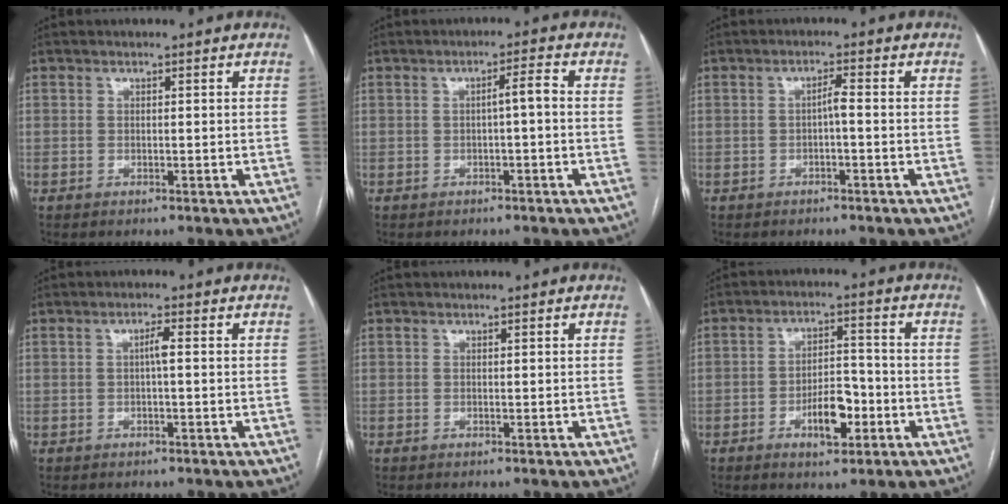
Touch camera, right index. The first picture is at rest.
{"total": 2.4, "force": [-0.3, 0.2, 2.4], "torque": [-0.034, 0.006, -0.004]}
{"total": 1.7, "force": [-0.4, 0.1, 1.7], "torque": [-0.028, 0.003, -0.007]}
{"total": 1.8, "force": [0.1, 0.2, 1.8], "torque": [-0.032, 0.003, 0.002]}
{"total": 0.0}
{"total": 7.0, "force": [-2.8, 2.8, 5.7], "torque": [-0.096, 0.008, -0.043]}